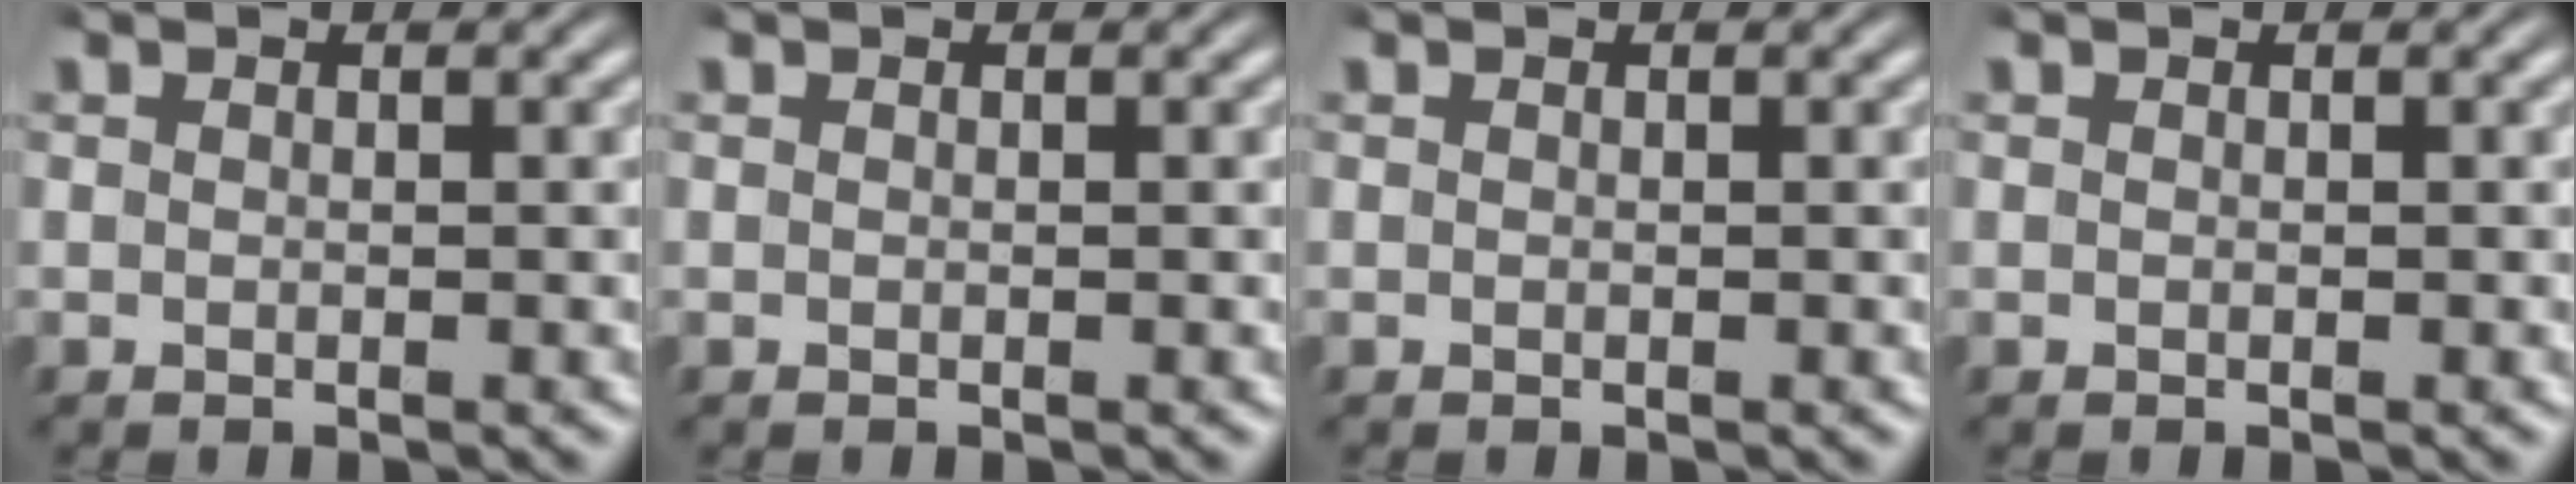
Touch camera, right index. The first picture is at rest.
{"total": 0.0}
{"total": 0.0}
{"total": 0.0}